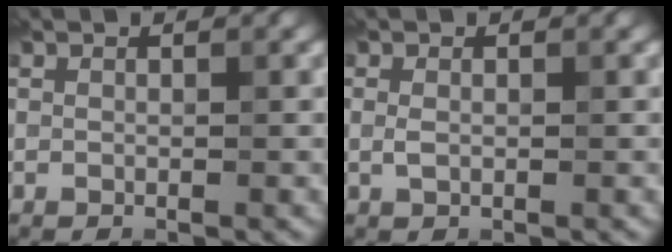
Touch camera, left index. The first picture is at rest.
{"total": 0.7, "force": [-0.2, 0.4, 0.5], "torque": [-0.014, -0.002, -0.003]}